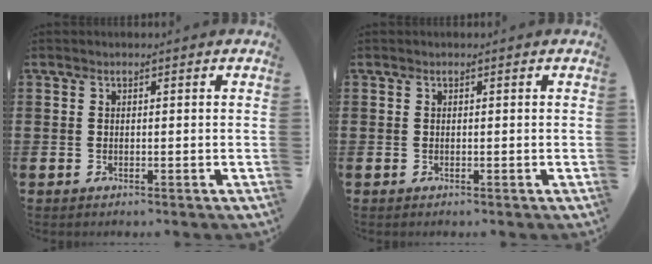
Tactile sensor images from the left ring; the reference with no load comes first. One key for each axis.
{"total": 0.0}